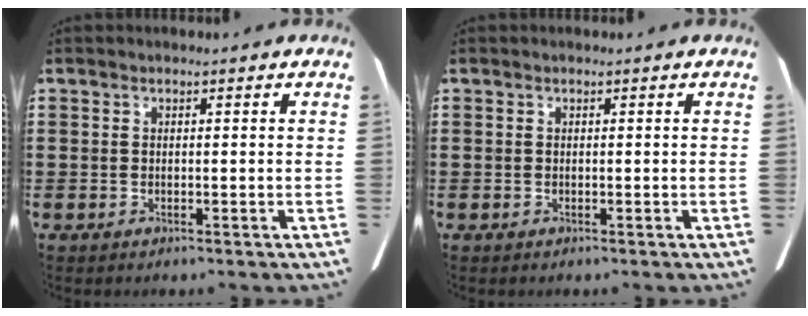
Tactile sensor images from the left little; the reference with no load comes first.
{"total": 0.0}